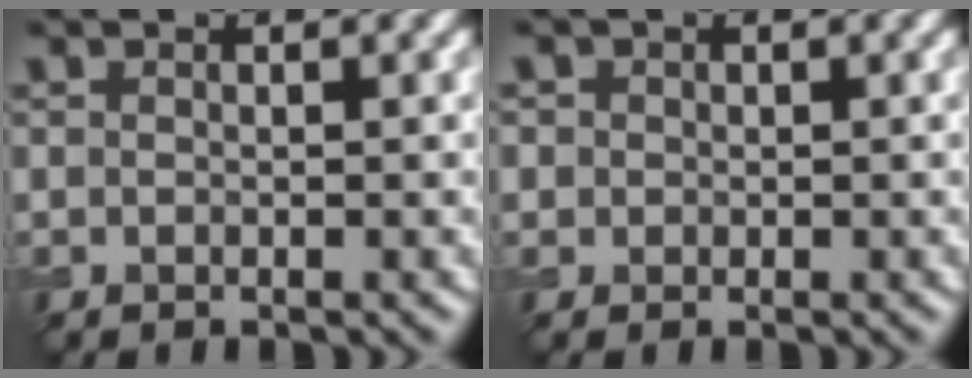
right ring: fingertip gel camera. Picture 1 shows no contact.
{"total": 2.1, "force": [0.8, 1.8, 0.7], "torque": [-0.008, 0.009, 0.004]}